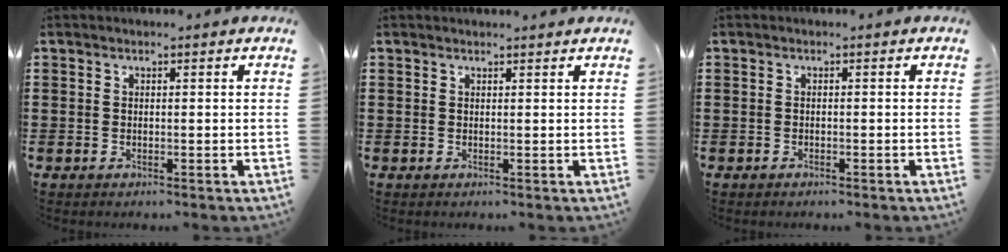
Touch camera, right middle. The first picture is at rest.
{"total": 0.6, "force": [0.6, 0.0, 0.0], "torque": [-0.002, -0.003, 0.012]}
{"total": 0.5, "force": [-0.5, 0.3, 0.0], "torque": [-0.002, -0.003, -0.009]}